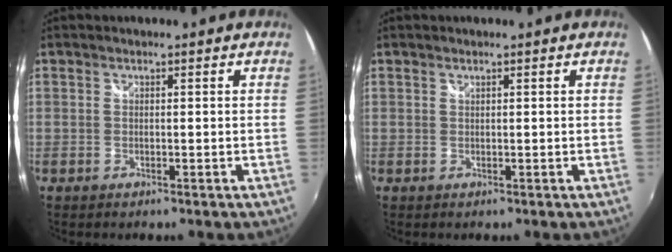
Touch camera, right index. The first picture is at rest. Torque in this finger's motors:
{"motor_torque": [-0.05, -0.01, -0.04, -0.01]}